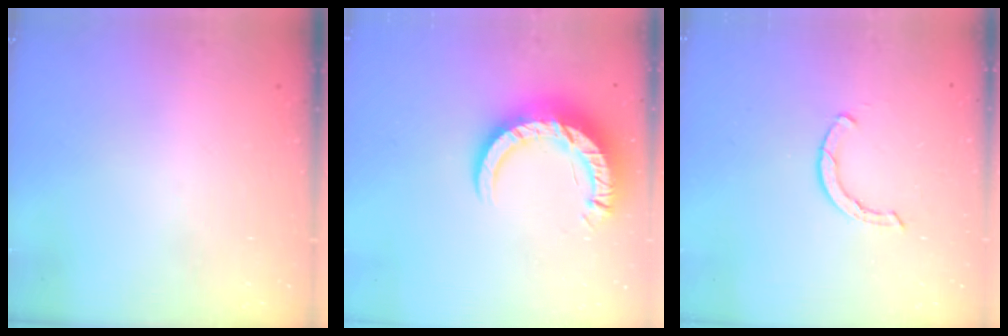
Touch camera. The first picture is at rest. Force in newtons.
{"total": 12.6, "press": 12.5, "slide": 1.3}
{"total": 1.7, "press": 1.6, "slide": 0.3}